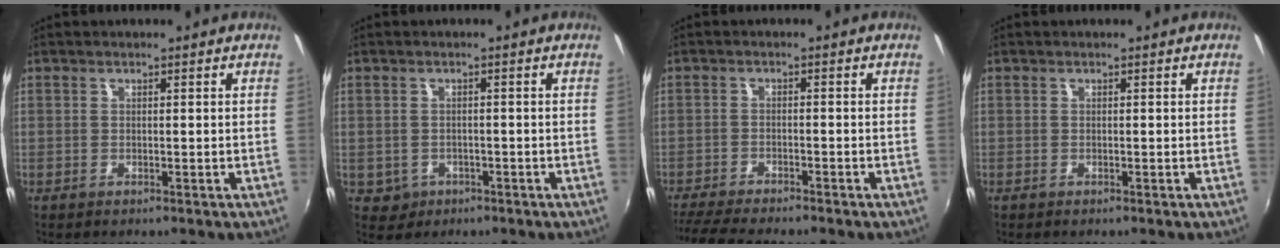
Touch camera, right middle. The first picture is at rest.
{"total": 3.4, "force": [-1.1, 3.1, 0.9], "torque": [-0.027, -0.002, -0.009]}
{"total": 8.8, "force": [-7.9, 0.5, 3.8], "torque": [-0.095, -0.026, -0.128]}
{"total": 0.0}